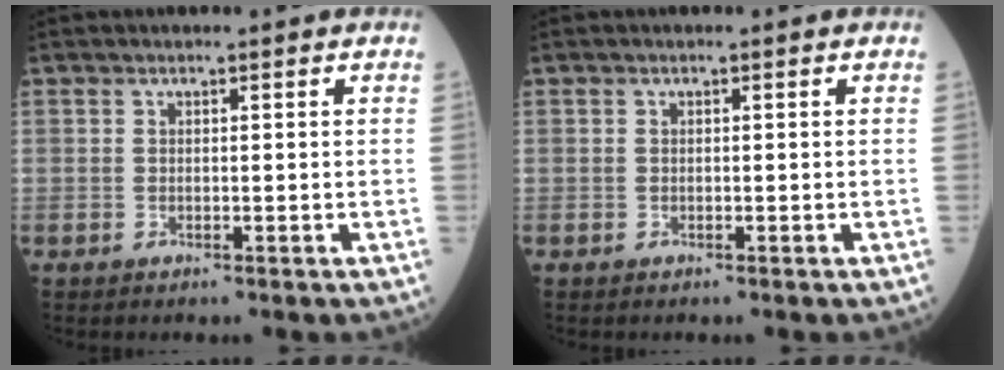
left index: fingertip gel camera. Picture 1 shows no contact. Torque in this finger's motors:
{"motor_torque": [0.06, 0.05, 0.02, 0.01]}